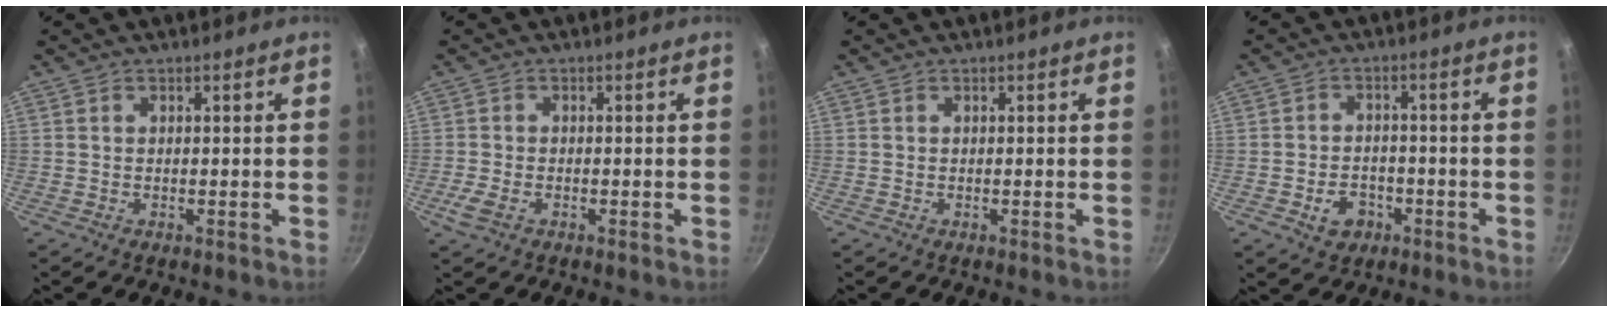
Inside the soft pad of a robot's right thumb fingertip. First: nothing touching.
{"total": 3.1, "force": [-1.3, 1.7, 2.1], "torque": [-0.050, 0.000, -0.028]}
{"total": 0.0}
{"total": 5.8, "force": [-2.4, 4.5, 2.8], "torque": [-0.029, 0.023, -0.034]}